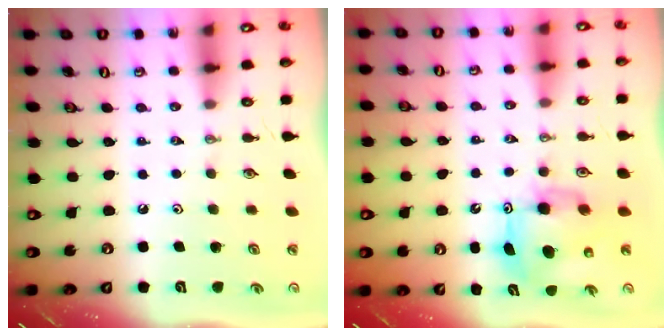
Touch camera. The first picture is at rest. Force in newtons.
{"total": 9.8, "press": 9.7, "slide": 0.7}